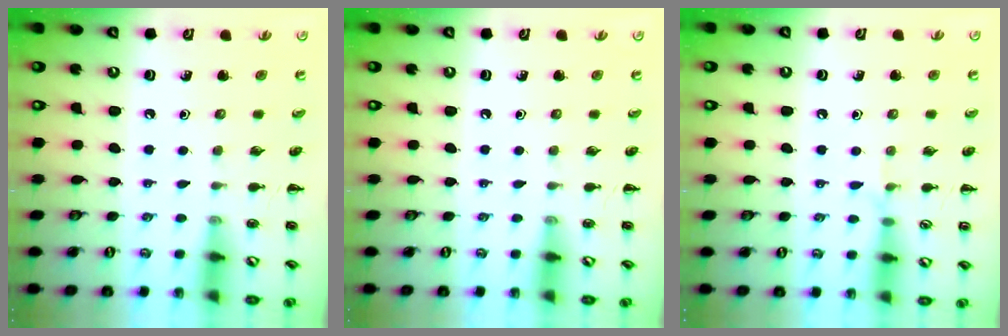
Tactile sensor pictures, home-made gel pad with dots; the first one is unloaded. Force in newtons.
{"total": 0.0}
{"total": 4.5, "press": 4.2, "slide": 1.5}